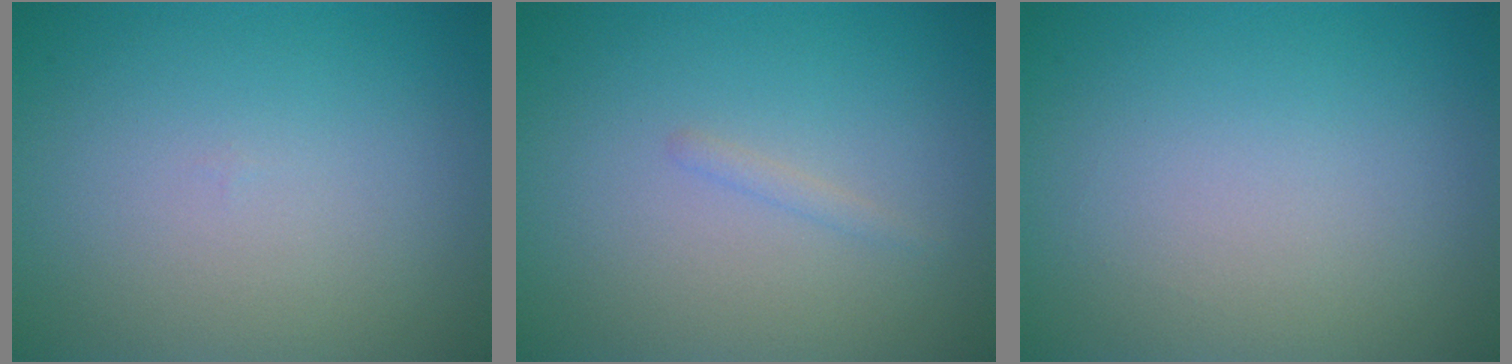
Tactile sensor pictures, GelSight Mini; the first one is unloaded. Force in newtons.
{"total": 0.6, "press": 0.6, "slide": 0.0}
{"total": 0.0}